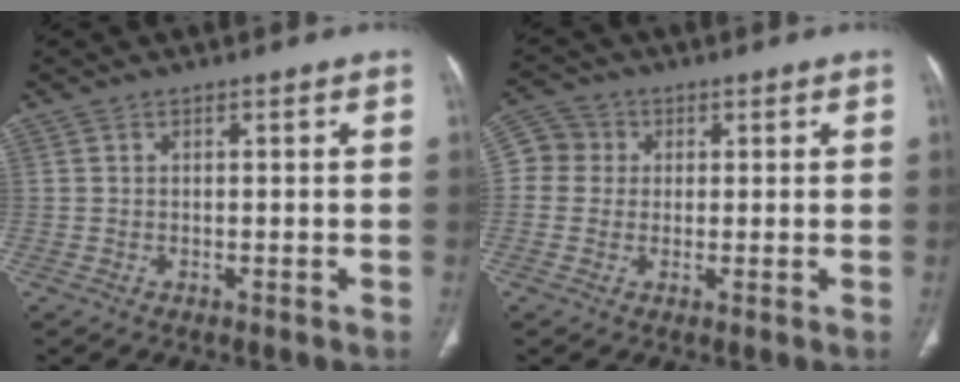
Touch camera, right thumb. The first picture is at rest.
{"total": 5.9, "force": [0.8, 5.6, 1.4], "torque": [-0.007, 0.011, 0.010]}